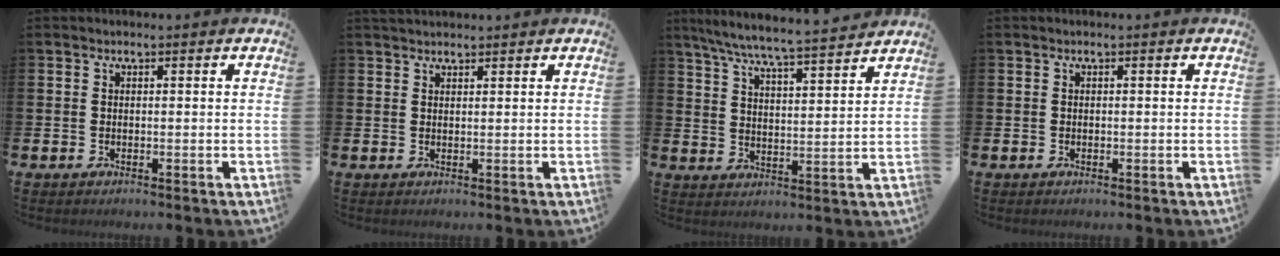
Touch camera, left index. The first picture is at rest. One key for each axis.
{"total": 1.5, "fx": 1.5, "fy": 0.4, "fz": 0.2, "tx": 0.004, "ty": -0.002, "tz": 0.025}
{"total": 7.3, "fx": 6.9, "fy": -0.1, "fz": 2.4, "tx": -0.073, "ty": -0.043, "tz": 0.120}
{"total": 0.0}